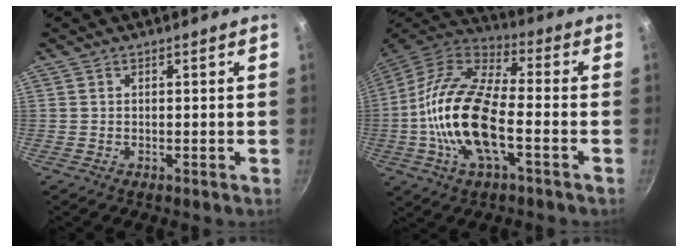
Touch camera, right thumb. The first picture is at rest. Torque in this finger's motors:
{"motor_torque": [-0.01, 1.17, 2.08, -0.66, 0.27]}